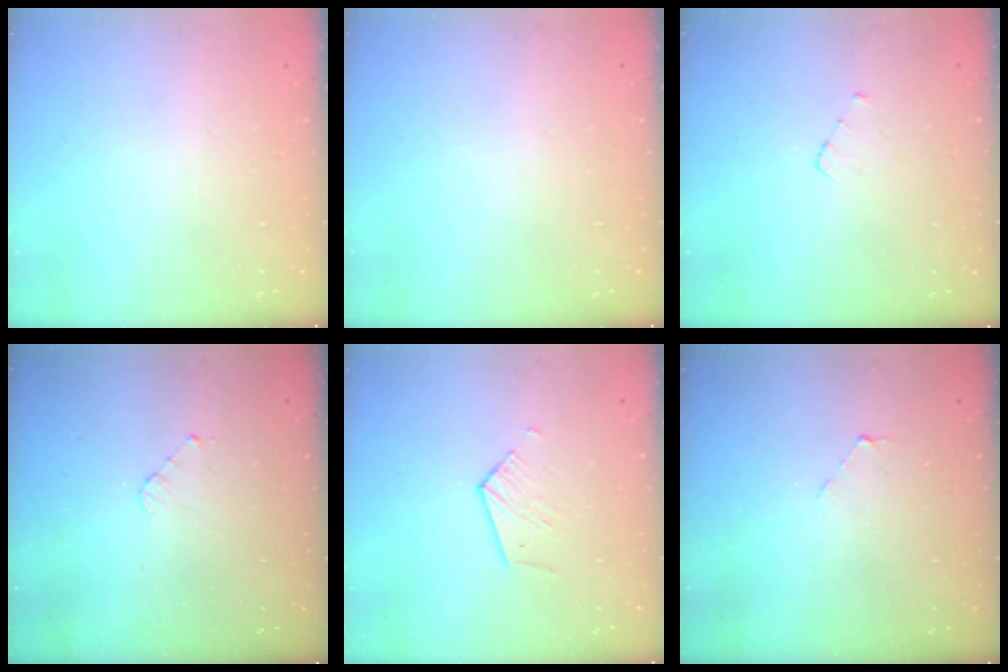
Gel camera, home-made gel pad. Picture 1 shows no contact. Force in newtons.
{"total": 0.0}
{"total": 2.7, "press": 2.7, "slide": 0.3}
{"total": 2.8, "press": 2.8, "slide": 0.2}
{"total": 4.3, "press": 4.3, "slide": 0.5}
{"total": 2.8, "press": 2.8, "slide": 0.2}